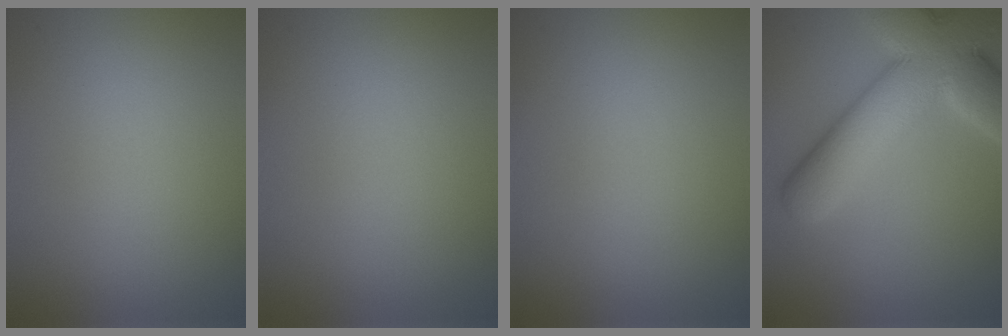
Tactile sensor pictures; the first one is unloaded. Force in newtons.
{"total": 0.0}
{"total": 0.0}
{"total": 12.0, "press": 11.9, "slide": 1.0}